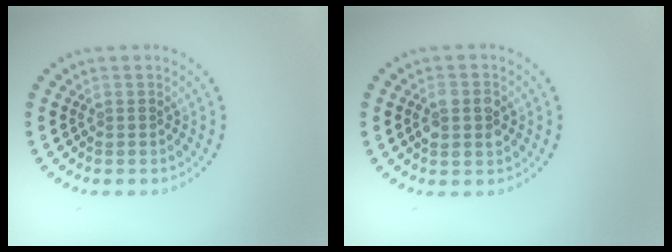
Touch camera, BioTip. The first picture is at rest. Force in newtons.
{"total": 2.9, "press": 2.9, "slide": 0.2}